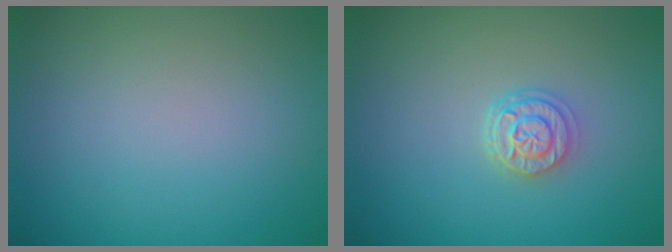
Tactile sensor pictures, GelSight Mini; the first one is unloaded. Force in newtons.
{"total": 2.6, "press": 2.2, "slide": 1.5}